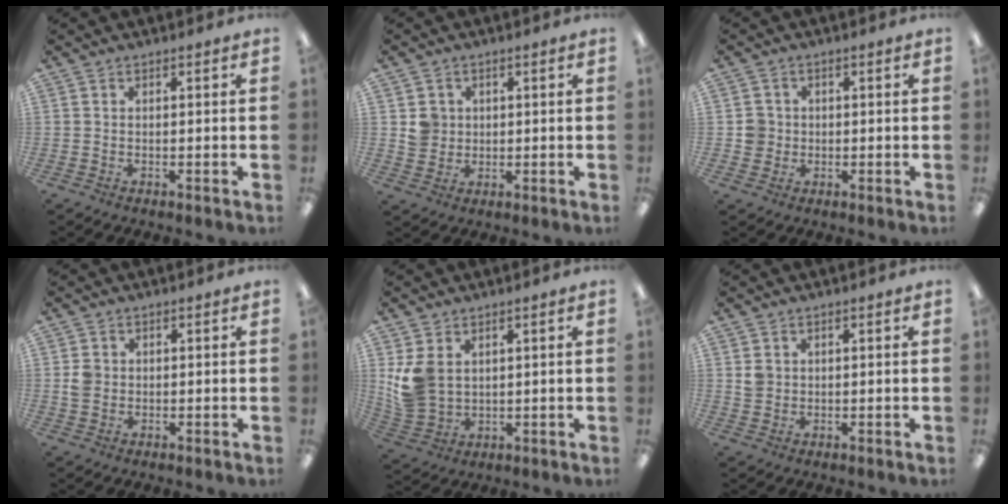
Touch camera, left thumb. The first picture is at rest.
{"total": 4.6, "force": [1.1, 4.4, 0.8], "torque": [-0.005, 0.001, 0.016]}
{"total": 3.9, "force": [0.1, 3.9, 0.5], "torque": [-0.009, 0.006, 0.001]}
{"total": 3.0, "force": [0.2, 2.7, 1.1], "torque": [-0.015, 0.003, 0.001]}
{"total": 8.2, "force": [2.8, 6.4, 4.4], "torque": [-0.095, 0.001, 0.059]}
{"total": 2.6, "force": [0.8, 2.3, 0.7], "torque": [-0.008, 0.000, 0.013]}